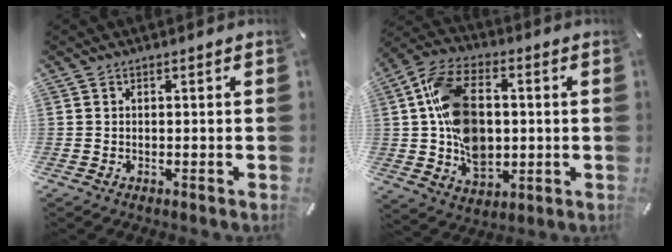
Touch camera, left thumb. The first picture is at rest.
{"total": 17.1, "force": [0.8, 12.1, 12.0], "torque": [-0.233, 0.013, 0.019]}